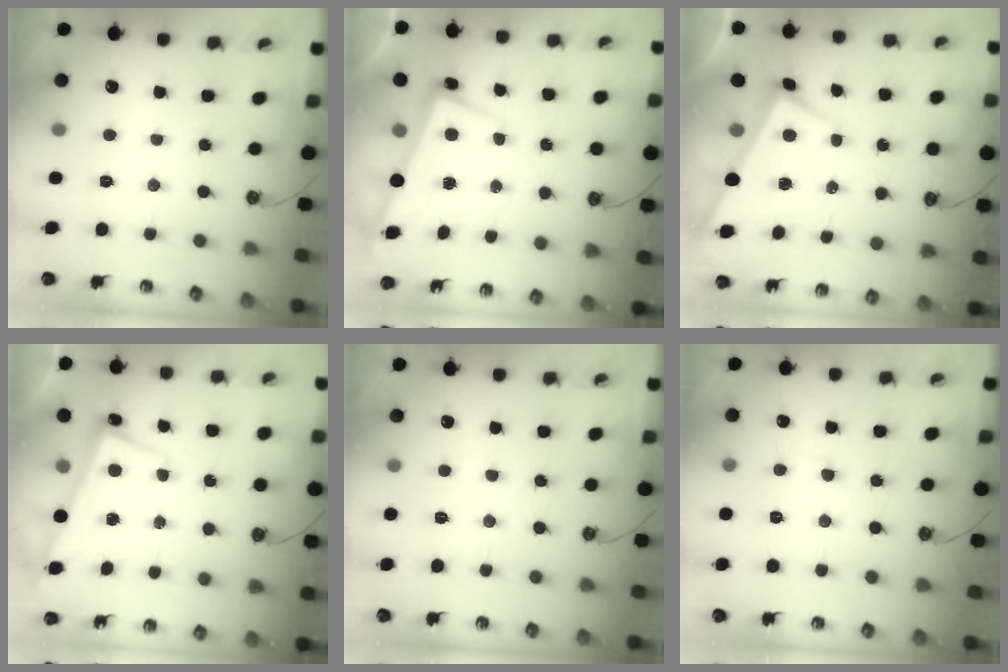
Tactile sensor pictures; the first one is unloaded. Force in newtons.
{"total": 2.3, "press": 2.1, "slide": 0.9}
{"total": 2.5, "press": 2.5, "slide": 0.2}
{"total": 2.6, "press": 2.5, "slide": 0.8}
{"total": 2.3, "press": 2.3, "slide": 0.2}
{"total": 2.4, "press": 2.4, "slide": 0.4}